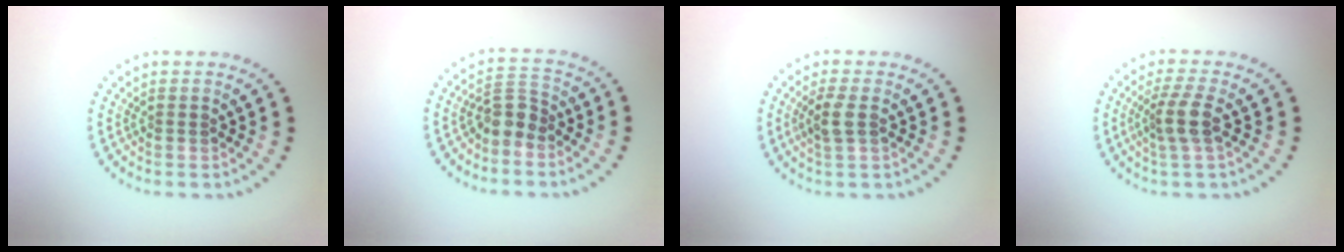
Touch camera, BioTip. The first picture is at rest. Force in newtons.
{"total": 2.7, "press": 2.2, "slide": 1.5}
{"total": 2.1, "press": 2.0, "slide": 0.7}
{"total": 2.7, "press": 2.2, "slide": 1.6}